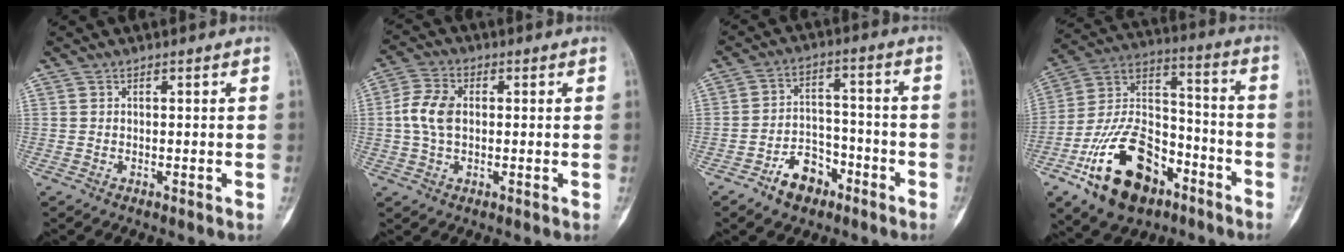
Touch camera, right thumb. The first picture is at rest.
{"total": 7.0, "force": [0.3, 4.6, 5.3], "torque": [-0.114, 0.015, 0.003]}
{"total": 8.3, "force": [-5.2, 5.2, 4.0], "torque": [-0.042, 0.047, -0.085]}
{"total": 21.5, "force": [-11.0, 12.2, 13.8], "torque": [-0.231, 0.080, -0.189]}